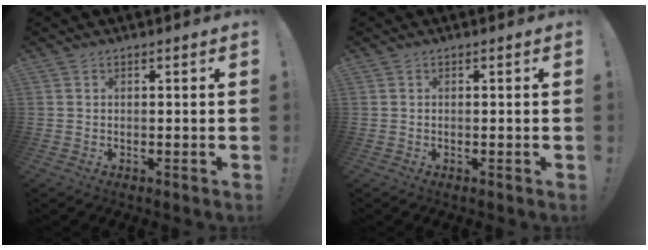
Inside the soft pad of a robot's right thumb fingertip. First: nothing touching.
{"total": 0.0}